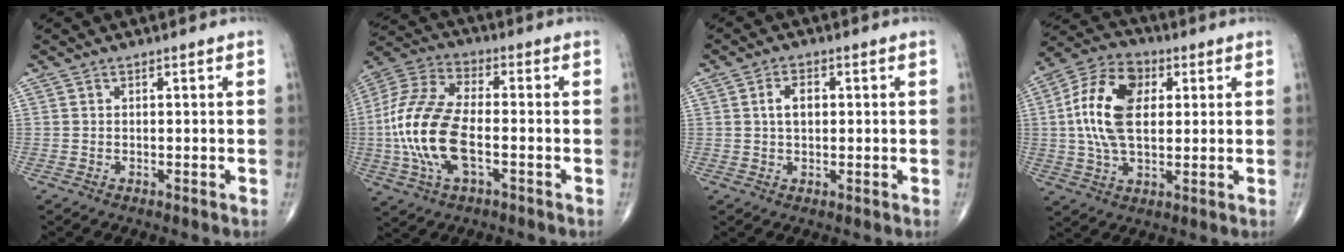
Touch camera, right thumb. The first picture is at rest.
{"total": 17.2, "force": [-3.1, 8.1, 14.9], "torque": [-0.331, 0.020, -0.060]}
{"total": 3.8, "force": [0.6, 2.3, 3.0], "torque": [-0.049, 0.005, 0.008]}
{"total": 15.0, "force": [2.3, 9.0, 11.8], "torque": [-0.220, 0.012, 0.037]}